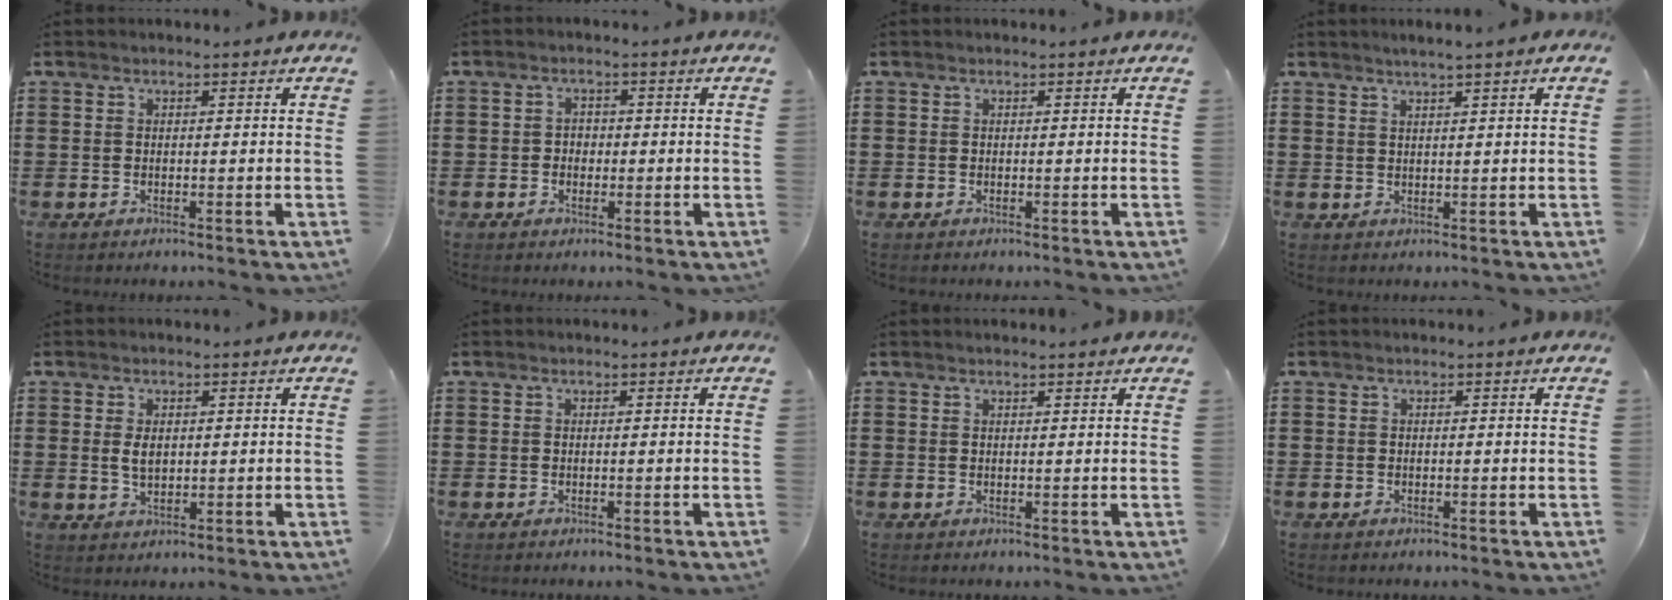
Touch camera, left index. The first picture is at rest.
{"total": 1.6, "force": [-0.4, 1.4, 0.7], "torque": [-0.017, 0.005, -0.011]}
{"total": 0.0}
{"total": 1.6, "force": [1.3, -0.3, 0.9], "torque": [-0.017, 0.000, 0.024]}
{"total": 2.7, "force": [0.6, 1.5, 2.2], "torque": [-0.047, 0.005, 0.010]}
{"total": 0.0}
{"total": 0.9, "force": [0.8, 0.0, 0.3], "torque": [-0.008, -0.002, 0.016]}
{"total": 0.0}